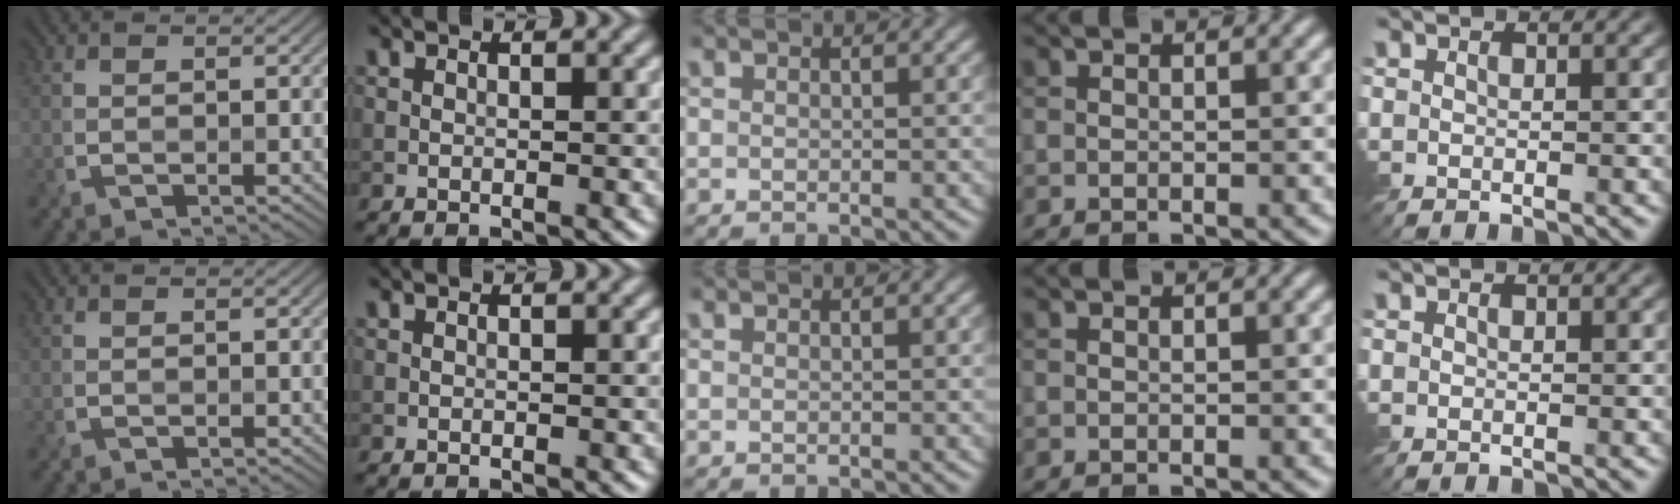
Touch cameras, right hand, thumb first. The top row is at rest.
{}